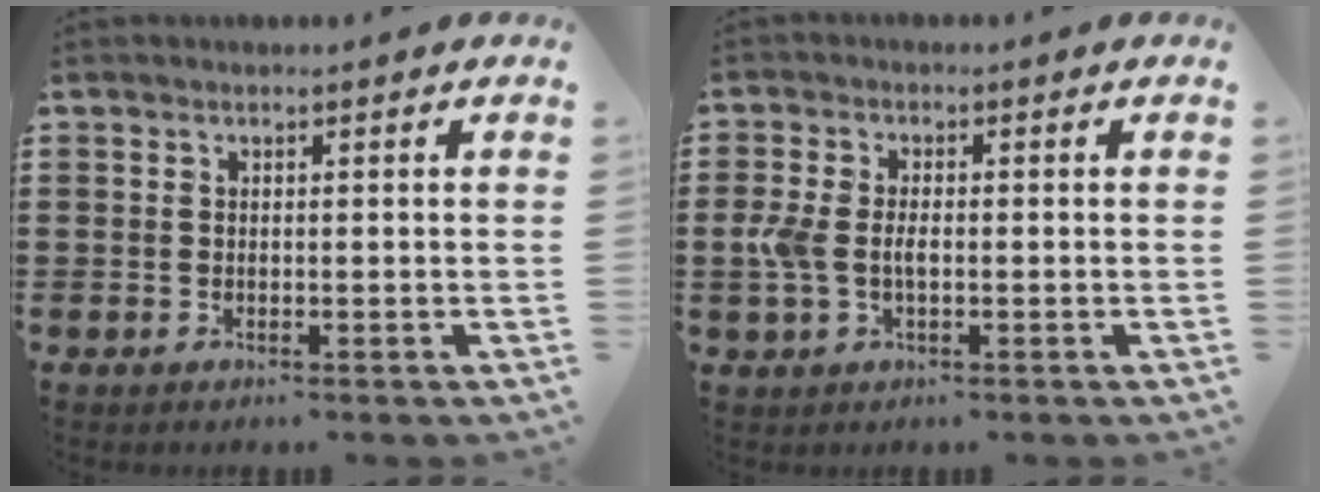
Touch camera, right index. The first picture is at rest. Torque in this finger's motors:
{"motor_torque": [1.42, -0.12, 0.35, 0.13]}